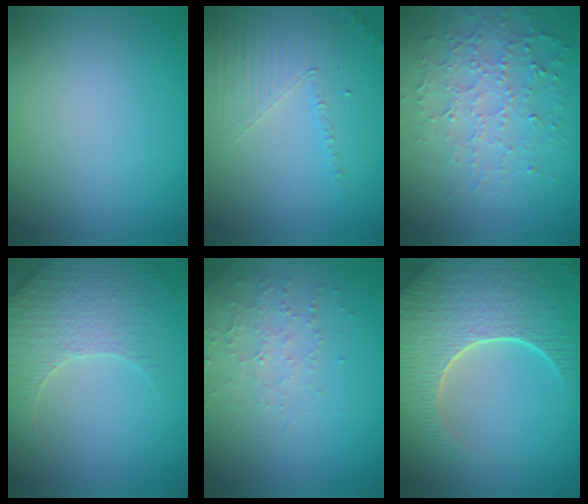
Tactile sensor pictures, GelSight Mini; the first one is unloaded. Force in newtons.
{"total": 5.2, "press": 3.2, "slide": 4.0}
{"total": 4.9, "press": 3.5, "slide": 3.4}
{"total": 4.1, "press": 4.0, "slide": 0.9}
{"total": 2.2, "press": 2.1, "slide": 0.6}
{"total": 9.2, "press": 6.6, "slide": 6.4}